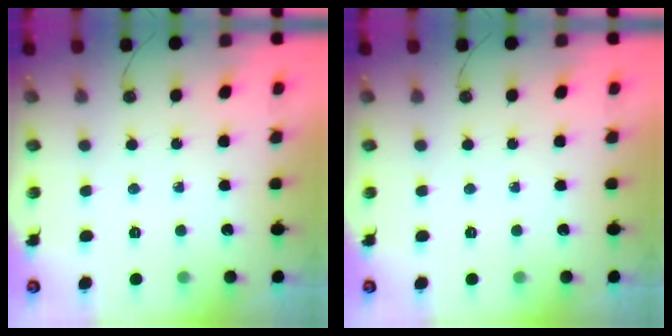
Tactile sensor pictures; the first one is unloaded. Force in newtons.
{"total": 0.0}